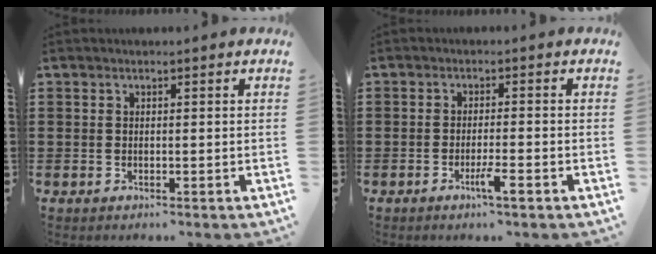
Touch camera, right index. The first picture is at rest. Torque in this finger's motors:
{"motor_torque": [0.29, -0.10, 0.12, 0.02]}